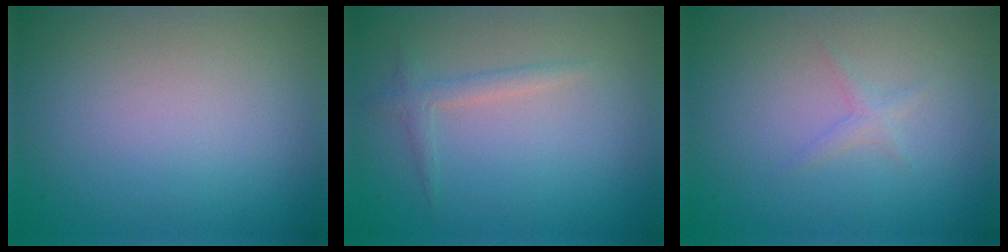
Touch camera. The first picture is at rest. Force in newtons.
{"total": 1.4, "press": 1.4, "slide": 0.1}
{"total": 0.9, "press": 0.9, "slide": 0.0}